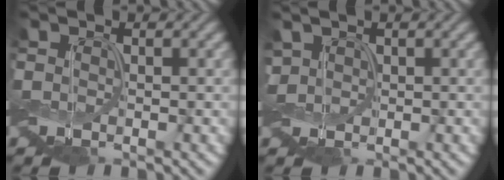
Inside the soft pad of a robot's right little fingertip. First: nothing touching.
{"total": 1.4, "force": [0.2, 1.1, 0.8], "torque": [-0.026, 0.006, 0.002]}